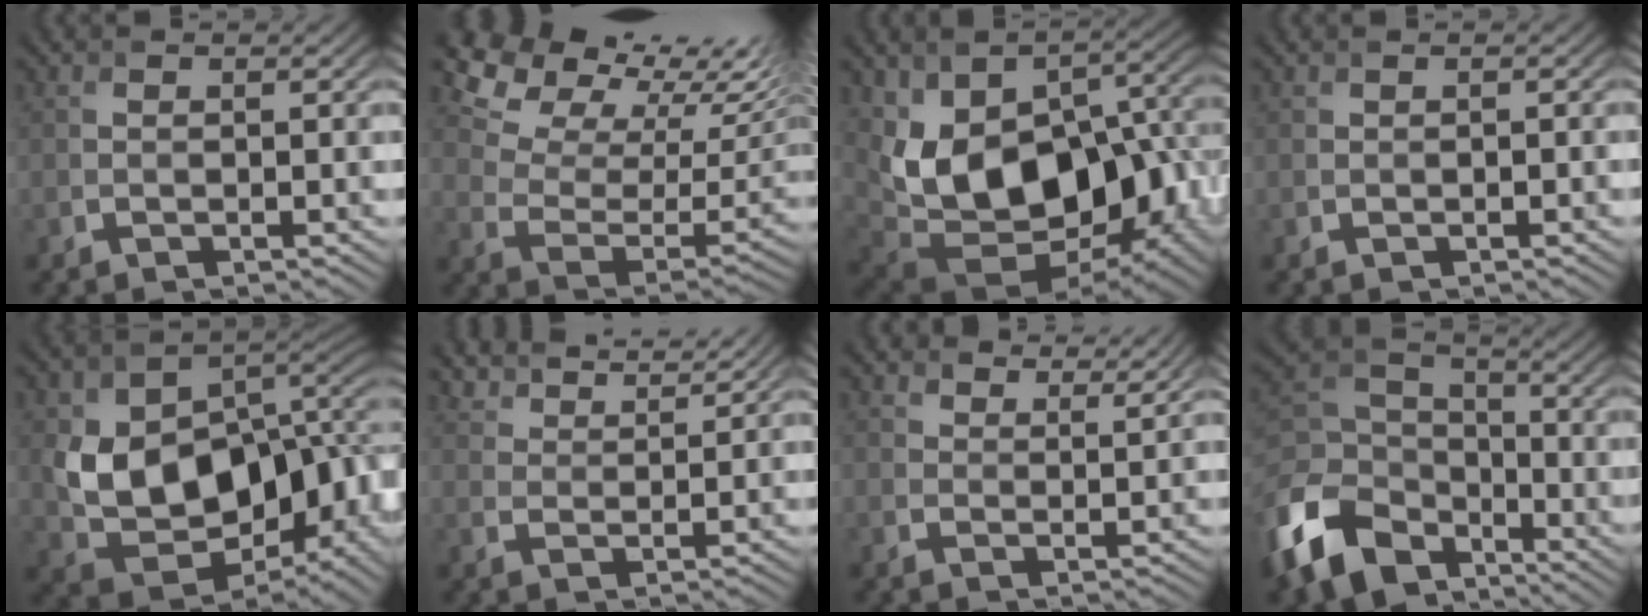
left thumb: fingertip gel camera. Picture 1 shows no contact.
{"total": 15.6, "force": [11.1, 7.1, 8.3], "torque": [-0.190, 0.036, 0.170]}
{"total": 17.7, "force": [-1.0, 11.4, 13.5], "torque": [-0.216, -0.034, 0.020]}
{"total": 0.0}
{"total": 16.3, "force": [-0.1, 12.4, 10.7], "torque": [-0.191, -0.031, 0.008]}
{"total": 5.1, "force": [4.9, 1.0, 1.1], "torque": [-0.034, -0.003, 0.097]}
{"total": 3.7, "force": [3.5, 0.9, 0.6], "torque": [-0.014, -0.003, 0.051]}
{"total": 12.9, "force": [-8.2, 8.0, 5.9], "torque": [-0.173, -0.021, -0.170]}